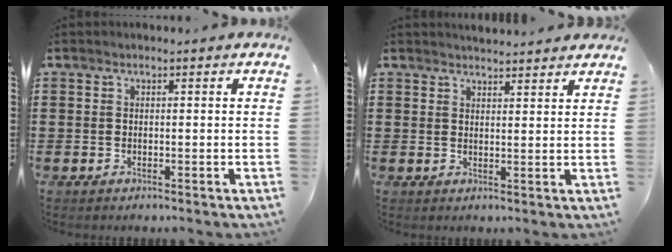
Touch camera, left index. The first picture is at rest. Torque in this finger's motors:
{"motor_torque": [1.04, -1.10, 0.29, 0.05]}